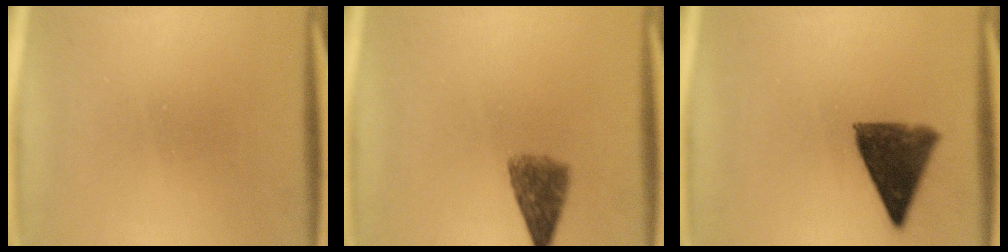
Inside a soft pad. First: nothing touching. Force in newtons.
{"total": 5.1}
{"total": 10.5}